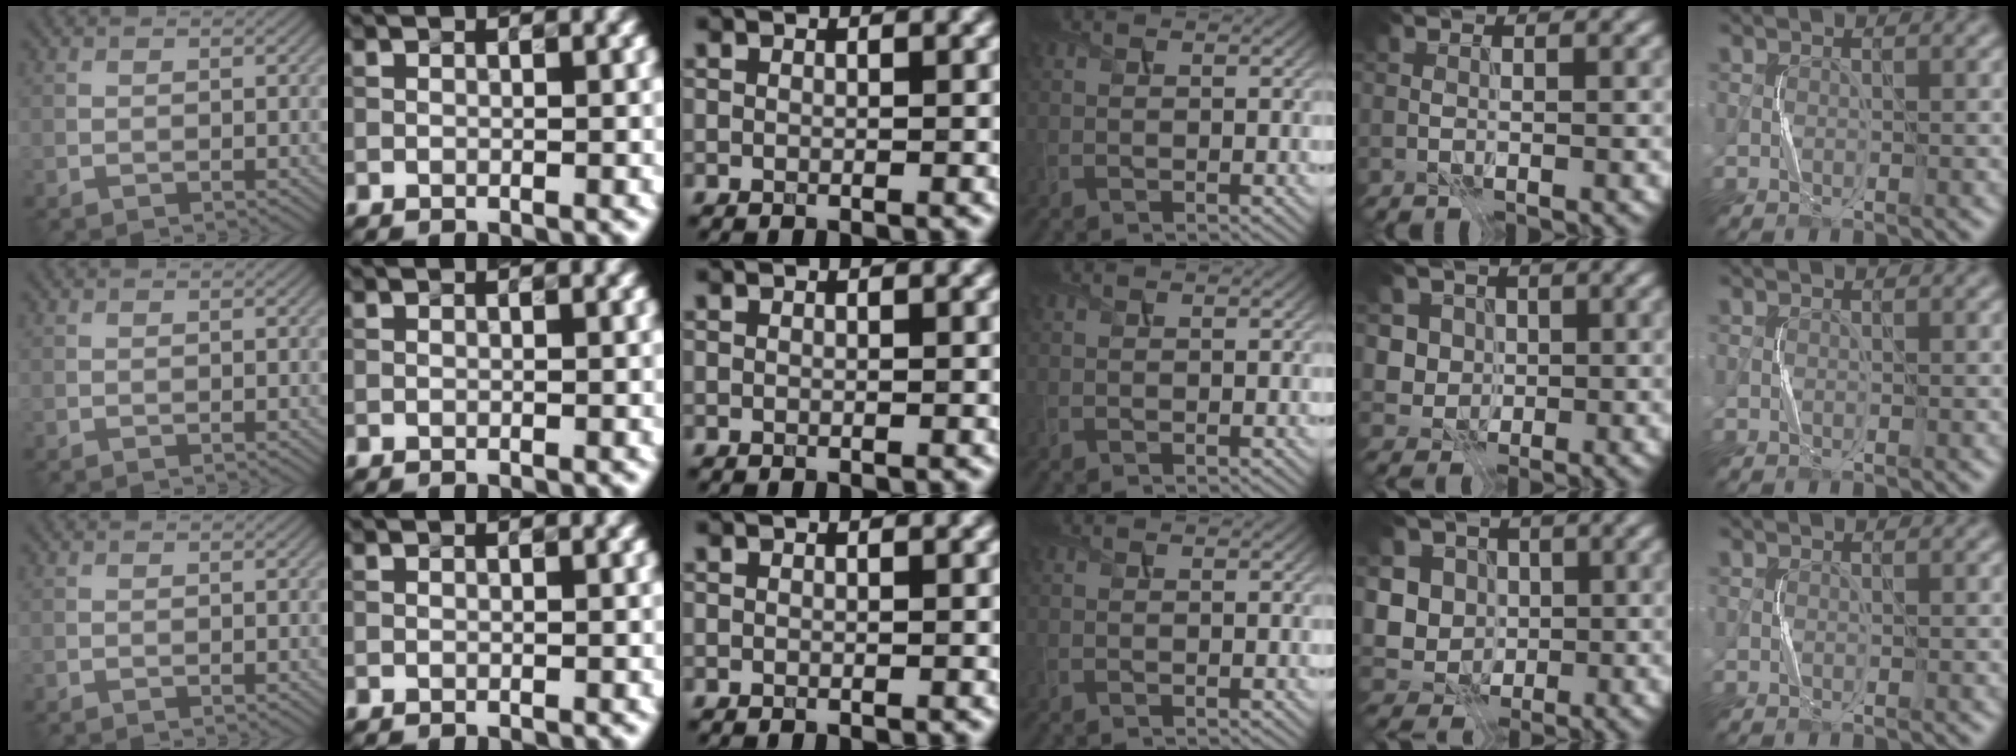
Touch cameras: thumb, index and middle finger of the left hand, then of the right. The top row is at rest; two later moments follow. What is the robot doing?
{"motion": "press", "object": "toy piano key"}